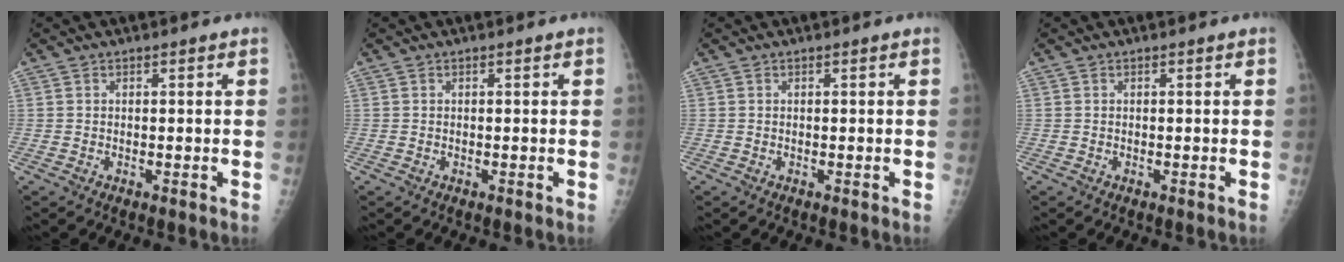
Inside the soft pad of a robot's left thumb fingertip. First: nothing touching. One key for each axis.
{"total": 0.0}
{"total": 0.0}
{"total": 0.0}